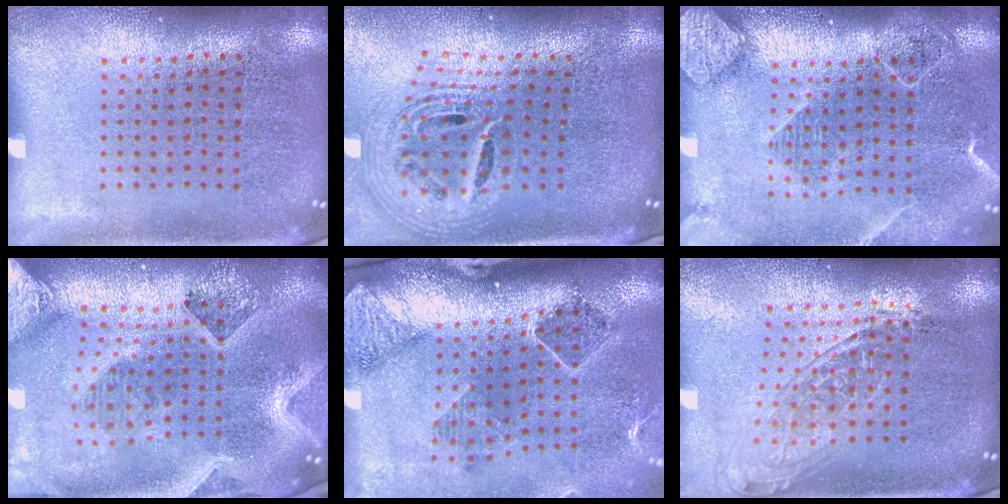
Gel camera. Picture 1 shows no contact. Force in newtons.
{"total": 2.5, "press": 1.8, "slide": 1.8}
{"total": 2.1, "press": 1.9, "slide": 0.9}
{"total": 4.1, "press": 3.2, "slide": 2.6}
{"total": 1.7, "press": 1.6, "slide": 0.4}
{"total": 1.6, "press": 1.3, "slide": 0.9}